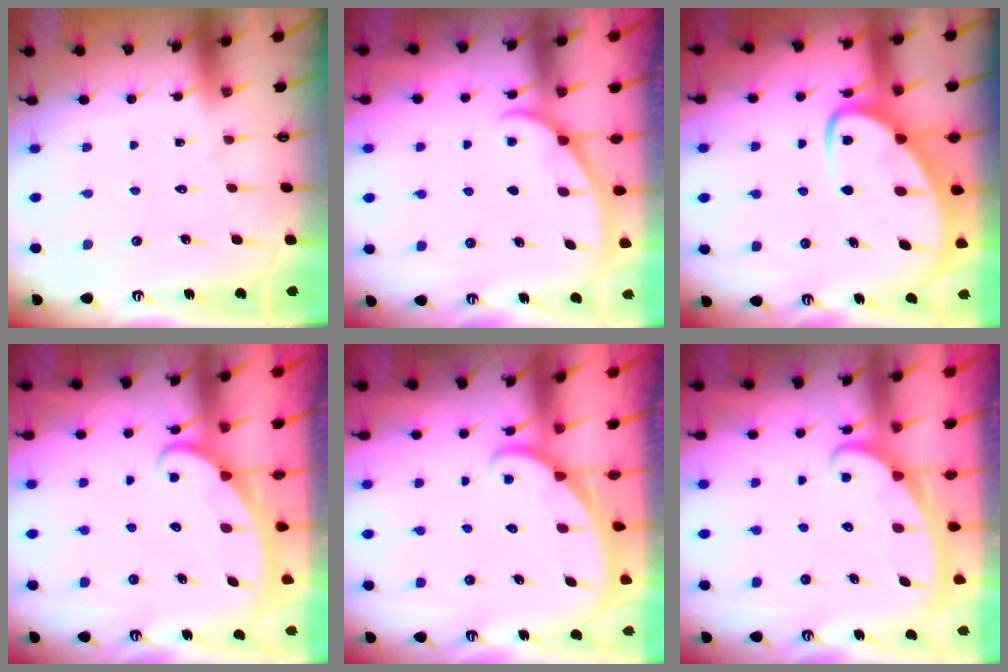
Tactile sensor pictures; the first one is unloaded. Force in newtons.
{"total": 1.0, "press": 1.0, "slide": 0.2}
{"total": 8.0, "press": 8.0, "slide": 0.9}
{"total": 2.5, "press": 2.5, "slide": 0.3}
{"total": 1.4, "press": 1.4, "slide": 0.0}
{"total": 2.3, "press": 2.3, "slide": 0.3}